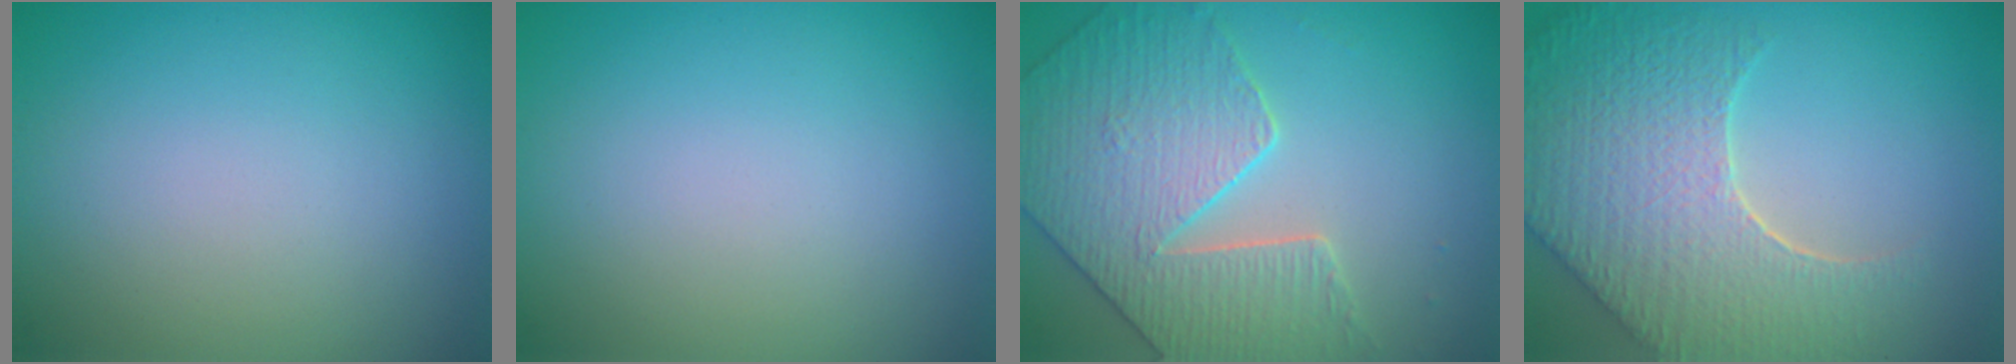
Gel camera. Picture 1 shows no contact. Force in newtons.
{"total": 0.0}
{"total": 4.8, "press": 4.7, "slide": 0.8}
{"total": 8.9, "press": 6.4, "slide": 6.2}